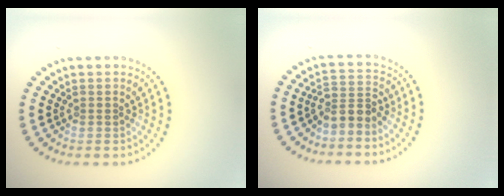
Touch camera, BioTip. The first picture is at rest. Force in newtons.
{"total": 2.5, "press": 1.8, "slide": 1.8}